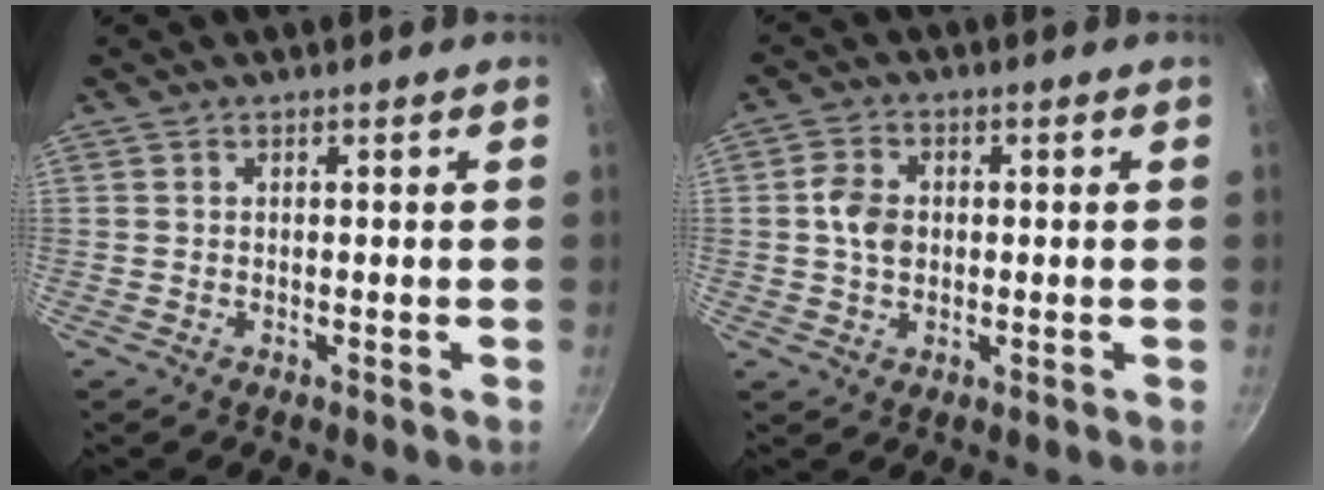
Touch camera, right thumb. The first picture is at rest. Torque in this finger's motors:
{"motor_torque": [0.73, 0.70, 0.64, 0.38, 0.00]}